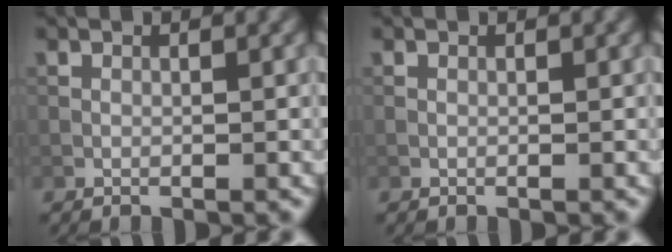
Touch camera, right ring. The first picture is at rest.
{"total": 0.0}